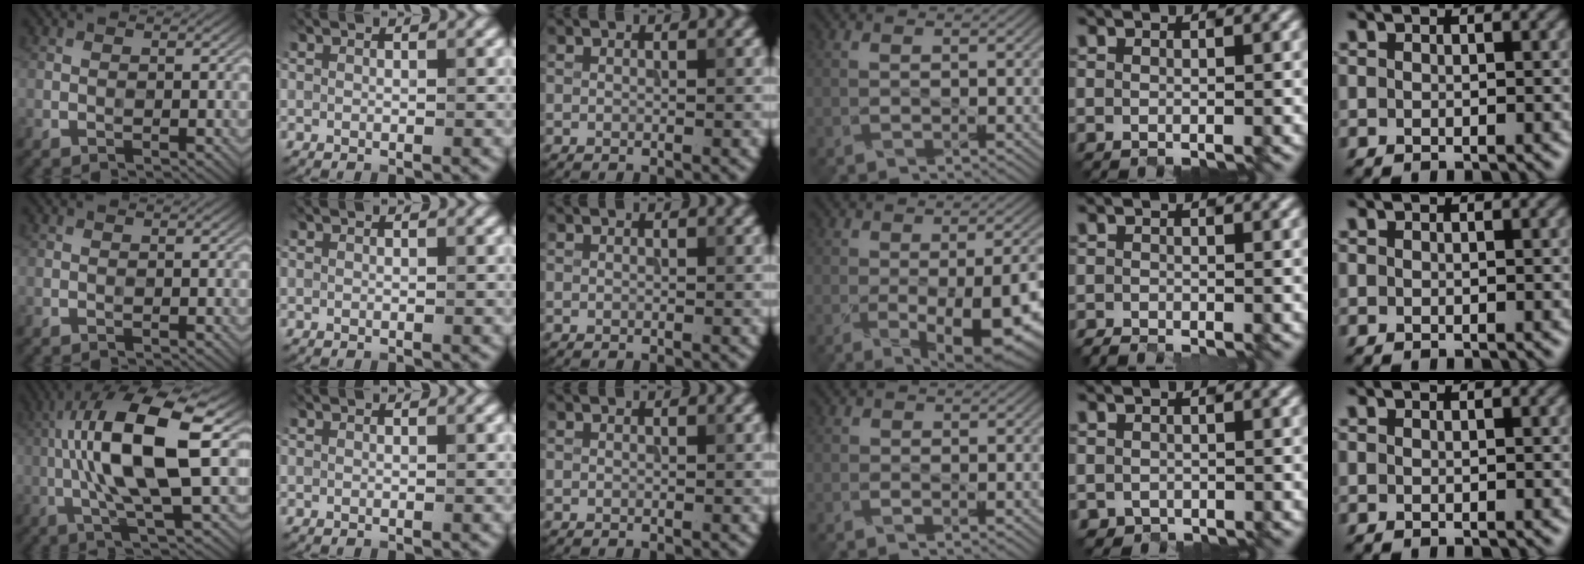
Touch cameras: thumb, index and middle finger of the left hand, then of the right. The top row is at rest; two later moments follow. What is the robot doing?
{"motion": "close", "object": "folder"}